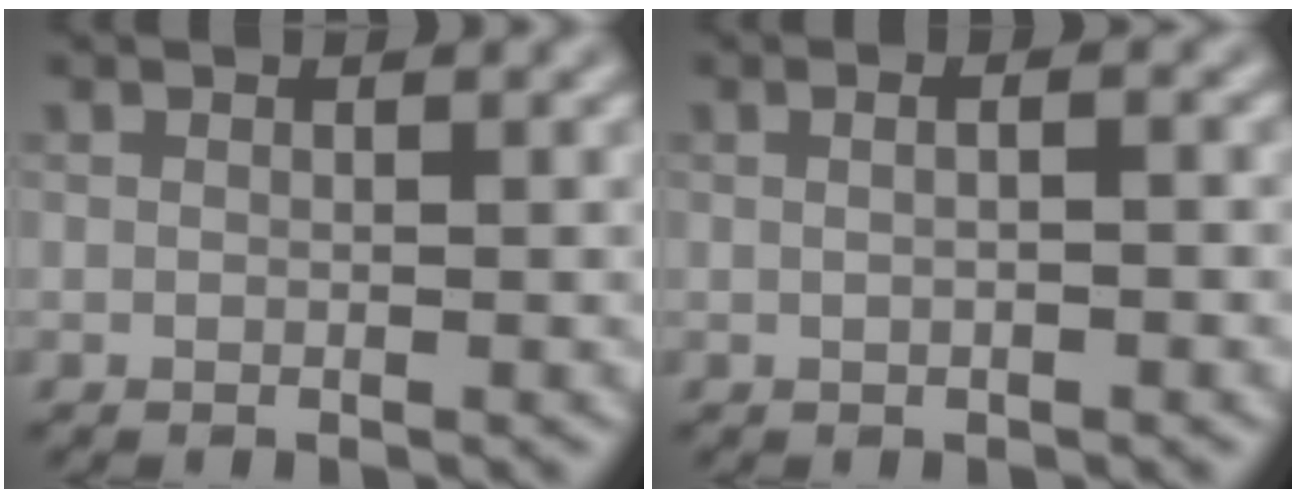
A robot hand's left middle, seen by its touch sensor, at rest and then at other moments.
{"total": 3.8, "force": [1.1, 2.0, 3.0], "torque": [-0.021, 0.038, -0.022]}